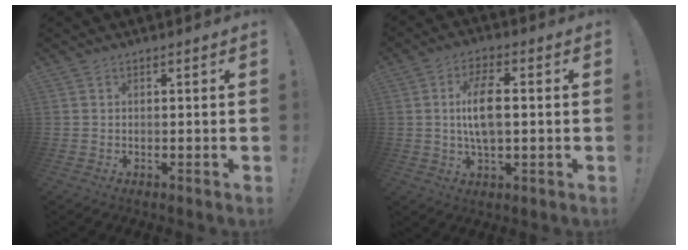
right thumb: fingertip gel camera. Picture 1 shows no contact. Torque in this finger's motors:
{"motor_torque": [1.14, 1.56, 0.85, -0.67, 0.34]}